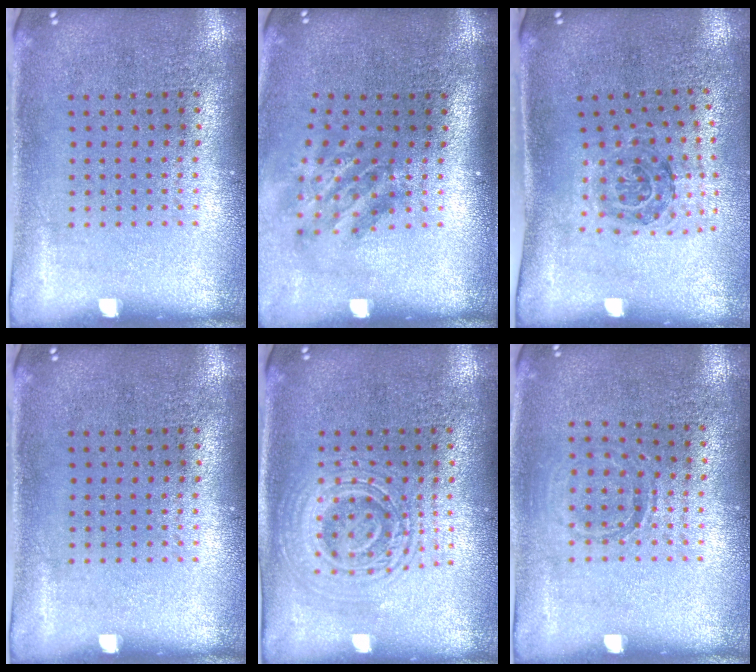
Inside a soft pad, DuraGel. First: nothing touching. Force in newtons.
{"total": 1.9, "press": 1.2, "slide": 1.4}
{"total": 1.1, "press": 1.1, "slide": 0.4}
{"total": 0.0}
{"total": 2.7, "press": 2.7, "slide": 0.5}
{"total": 0.8, "press": 0.8, "slide": 0.3}